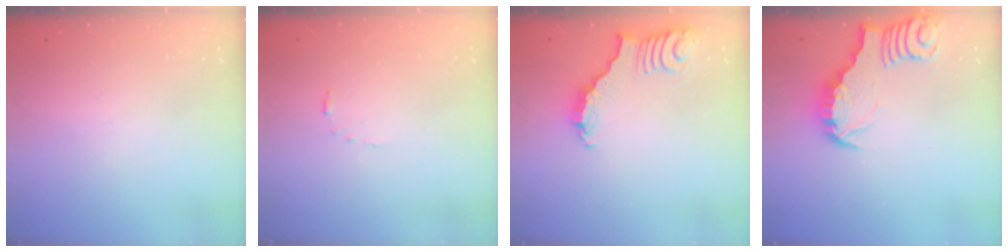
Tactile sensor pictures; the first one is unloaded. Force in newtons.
{"total": 2.5, "press": 2.5, "slide": 0.5}
{"total": 2.9, "press": 2.8, "slide": 0.4}
{"total": 3.1, "press": 3.1, "slide": 0.3}